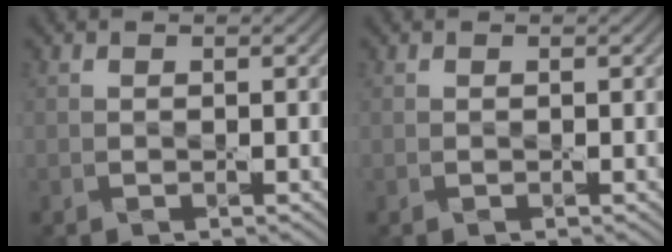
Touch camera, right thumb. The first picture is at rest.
{"total": 0.0}